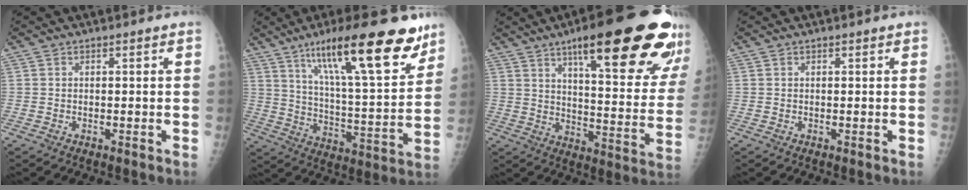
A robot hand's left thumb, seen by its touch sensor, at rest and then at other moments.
{"total": 23.7, "force": [14.7, 5.5, 17.8], "torque": [-0.252, -0.054, 0.235]}
{"total": 27.9, "force": [16.4, 6.0, 21.7], "torque": [-0.271, -0.046, 0.234]}
{"total": 0.0}